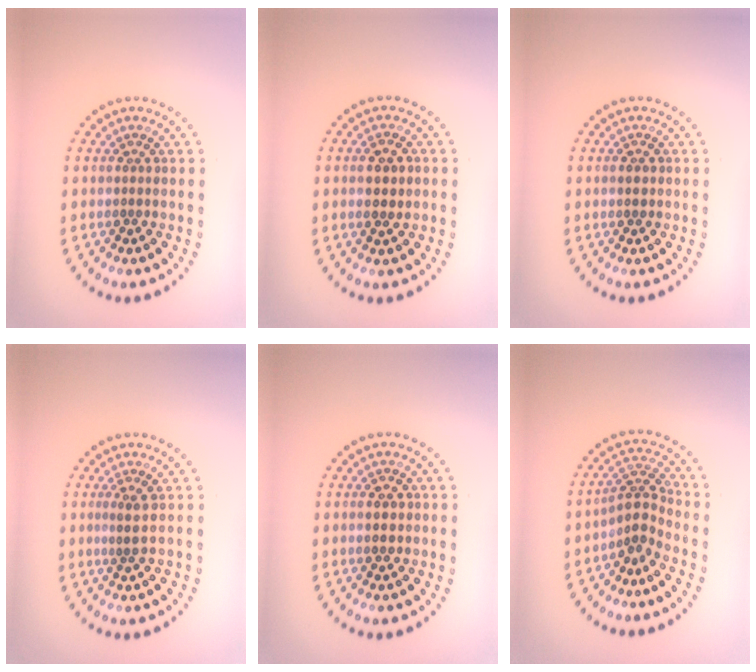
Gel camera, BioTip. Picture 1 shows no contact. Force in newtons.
{"total": 2.0, "press": 2.0, "slide": 0.2}
{"total": 1.1, "press": 1.1, "slide": 0.0}
{"total": 1.3, "press": 1.0, "slide": 0.8}
{"total": 2.2, "press": 2.2, "slide": 0.1}
{"total": 2.9, "press": 2.0, "slide": 2.1}